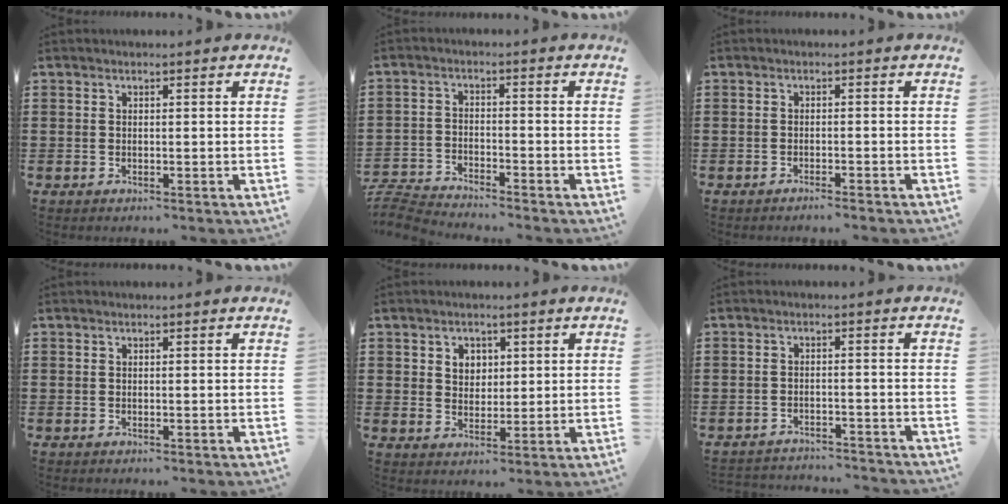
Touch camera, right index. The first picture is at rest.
{"total": 4.6, "force": [-4.6, 0.2, 0.4], "torque": [-0.029, -0.004, -0.100]}
{"total": 1.2, "force": [-1.2, -0.2, 0.4], "torque": [-0.007, 0.001, -0.023]}
{"total": 0.0}
{"total": 3.1, "force": [1.4, 2.7, 0.8], "torque": [-0.028, 0.012, 0.024]}
{"total": 2.7, "force": [-2.7, 0.2, 0.1], "torque": [-0.007, -0.001, -0.056]}